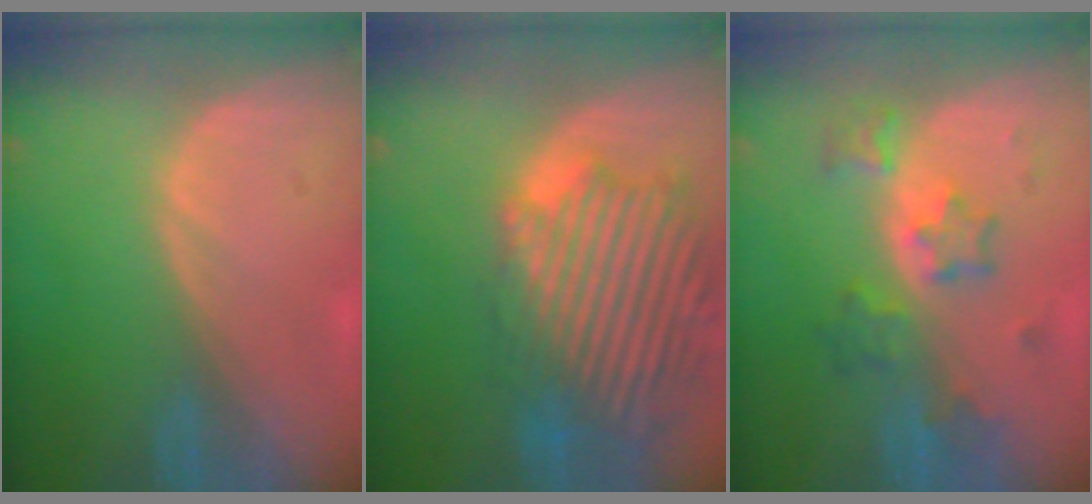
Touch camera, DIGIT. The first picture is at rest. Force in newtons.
{"total": 14.6, "press": 12.5, "slide": 7.5}
{"total": 5.9, "press": 5.8, "slide": 1.0}